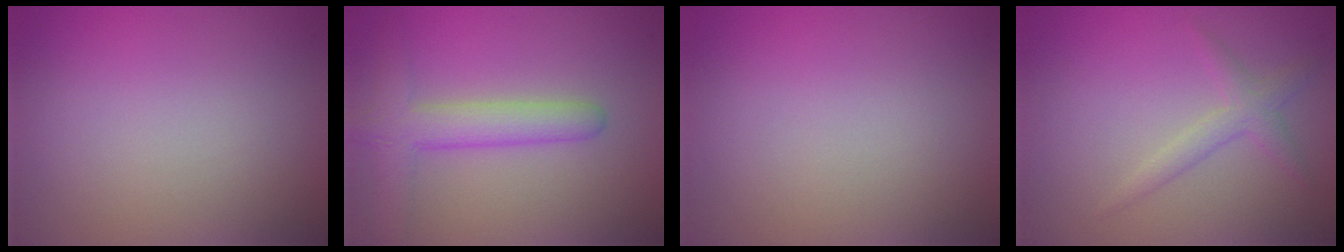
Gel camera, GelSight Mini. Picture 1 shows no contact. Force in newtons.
{"total": 4.2, "press": 4.2, "slide": 0.3}
{"total": 0.0}
{"total": 1.8, "press": 1.8, "slide": 0.1}